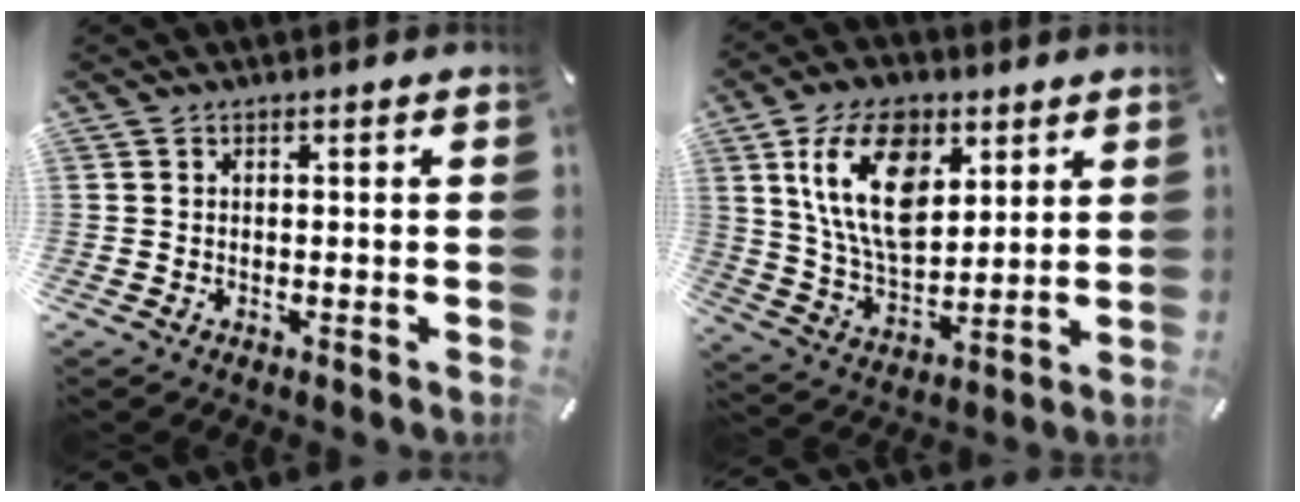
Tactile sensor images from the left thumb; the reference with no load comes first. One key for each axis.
{"total": 17.2, "fx": 7.2, "fy": 10.2, "fz": 11.8, "tx": -0.250, "ty": -0.011, "tz": 0.126}